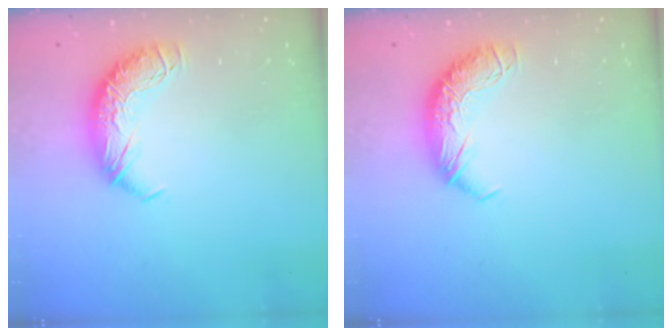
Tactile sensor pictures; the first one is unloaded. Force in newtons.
{"total": 0.0}